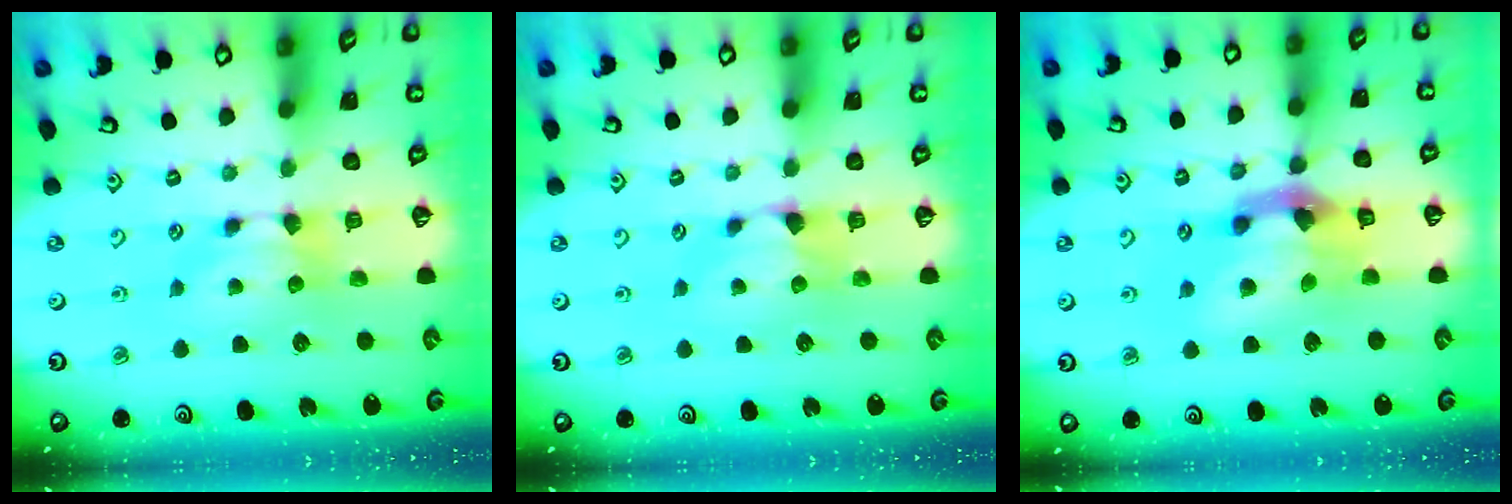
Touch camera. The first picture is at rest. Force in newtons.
{"total": 1.4, "press": 0.9, "slide": 1.0}
{"total": 7.4, "press": 6.9, "slide": 2.6}